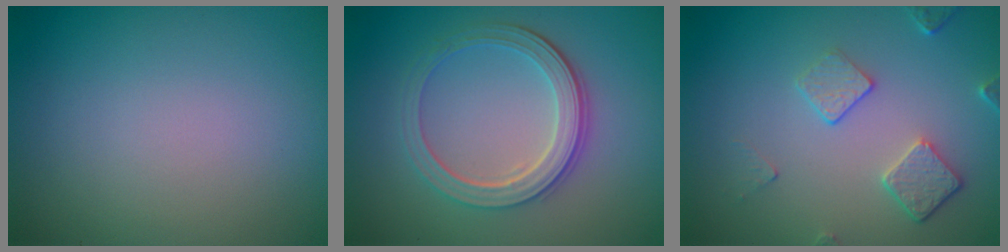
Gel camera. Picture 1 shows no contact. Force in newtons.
{"total": 4.2, "press": 3.5, "slide": 2.3}
{"total": 2.7, "press": 2.0, "slide": 1.7}